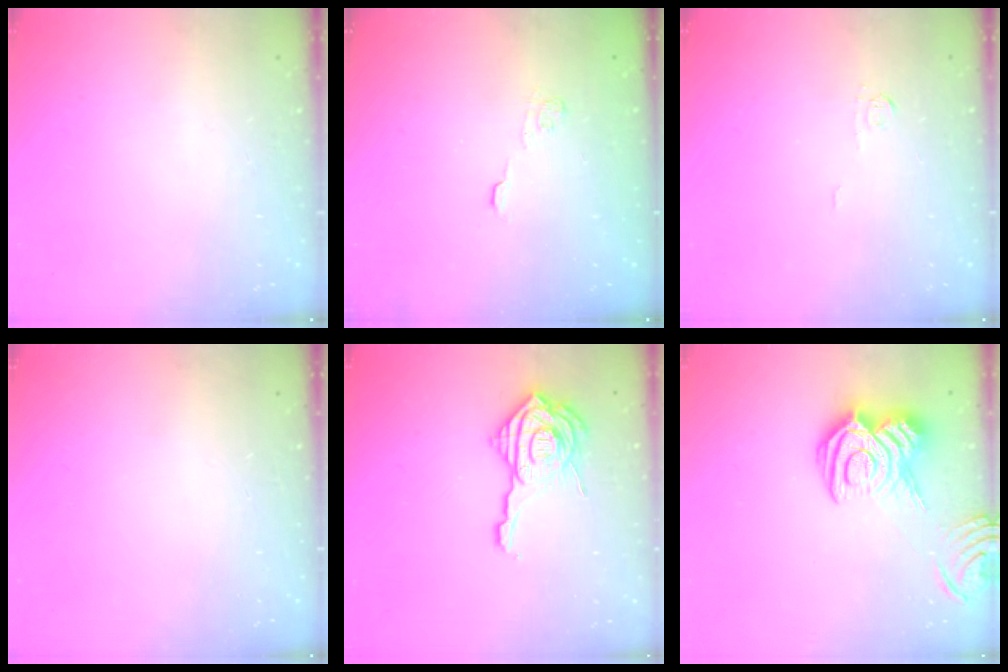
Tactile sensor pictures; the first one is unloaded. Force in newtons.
{"total": 2.9, "press": 2.5, "slide": 1.4}
{"total": 3.4, "press": 3.4, "slide": 0.5}
{"total": 0.0}
{"total": 16.7, "press": 16.6, "slide": 1.5}
{"total": 16.8, "press": 16.8, "slide": 1.1}